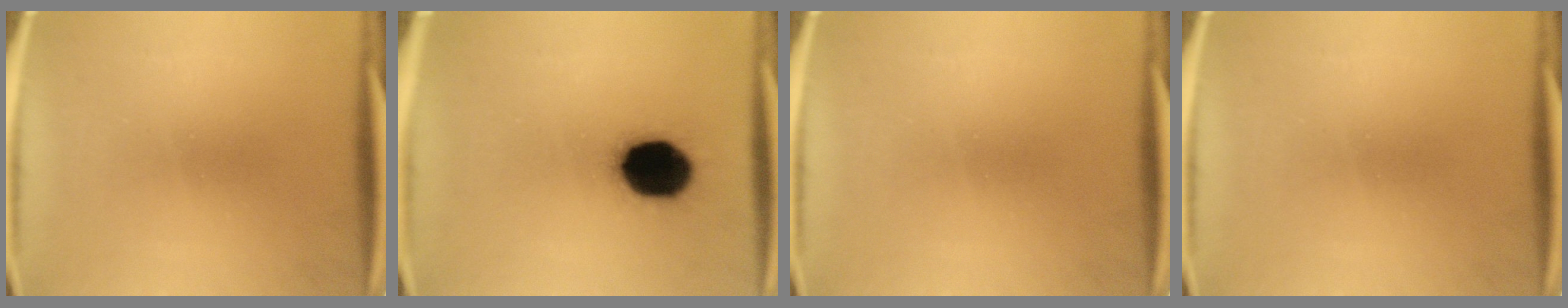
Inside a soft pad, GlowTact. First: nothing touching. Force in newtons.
{"total": 16.3}
{"total": 0.0}
{"total": 0.0}